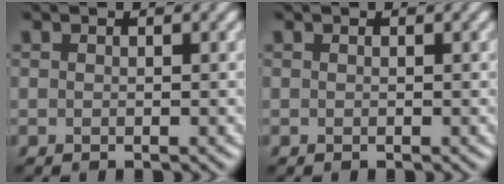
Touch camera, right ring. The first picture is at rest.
{"total": 0.0}